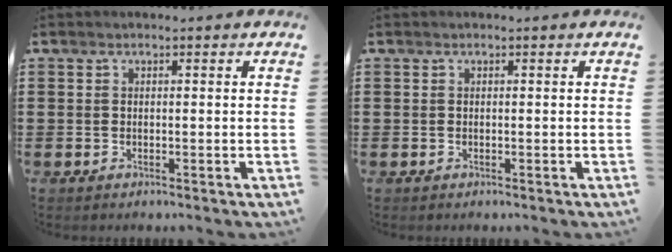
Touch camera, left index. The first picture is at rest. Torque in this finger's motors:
{"motor_torque": [0.00, 0.01, 0.00, 0.00]}